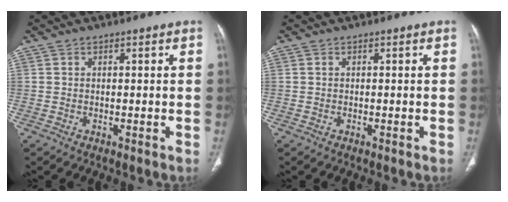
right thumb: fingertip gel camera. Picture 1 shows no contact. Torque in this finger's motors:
{"motor_torque": [0.19, 0.11, 0.15, 0.27, 0.06]}